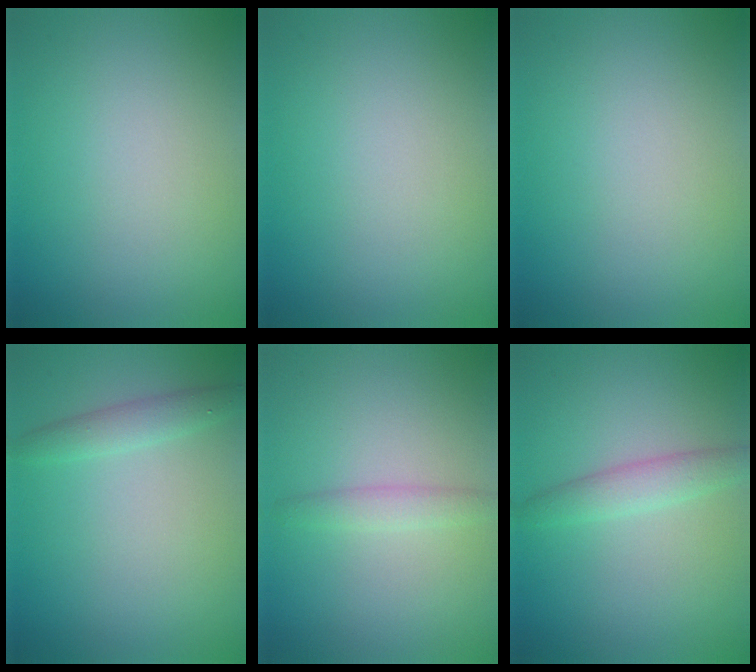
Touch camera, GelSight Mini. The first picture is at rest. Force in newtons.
{"total": 0.0}
{"total": 0.0}
{"total": 1.8, "press": 1.8, "slide": 0.1}
{"total": 1.4, "press": 1.4, "slide": 0.0}
{"total": 2.3, "press": 2.3, "slide": 0.1}